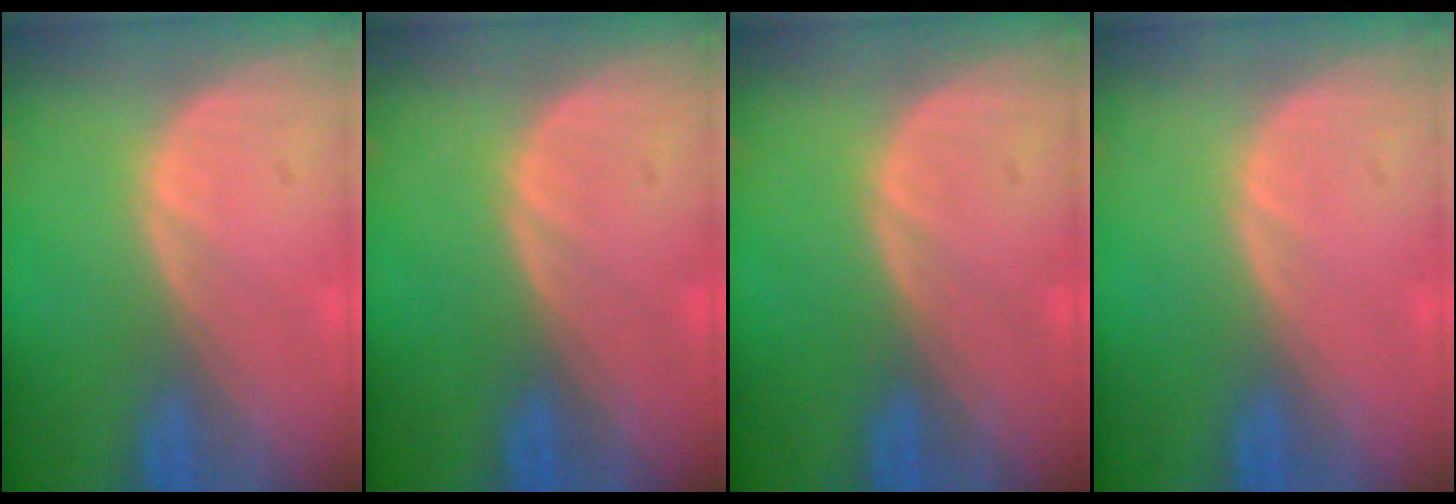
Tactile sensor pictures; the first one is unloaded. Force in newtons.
{"total": 0.0}
{"total": 0.0}
{"total": 0.0}